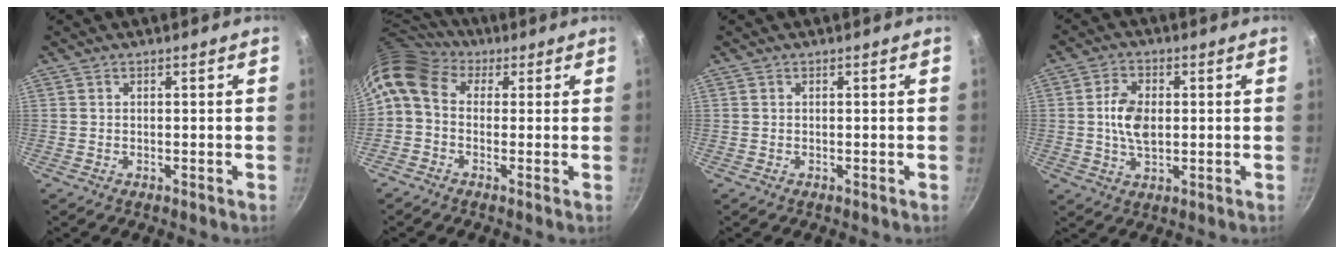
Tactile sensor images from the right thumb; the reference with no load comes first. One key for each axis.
{"total": 10.2, "fx": 2.2, "fy": 7.6, "fz": 6.4, "tx": -0.121, "ty": 0.026, "tz": 0.019}
{"total": 0.0}
{"total": 7.2, "fx": 0.4, "fy": 4.4, "fz": 5.6, "tx": -0.097, "ty": 0.003, "tz": 0.005}